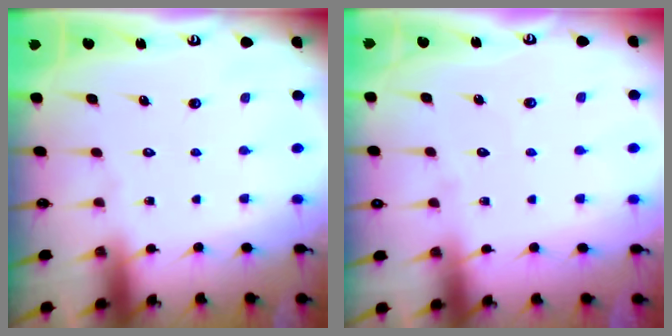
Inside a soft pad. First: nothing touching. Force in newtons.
{"total": 2.8, "press": 2.8, "slide": 0.3}